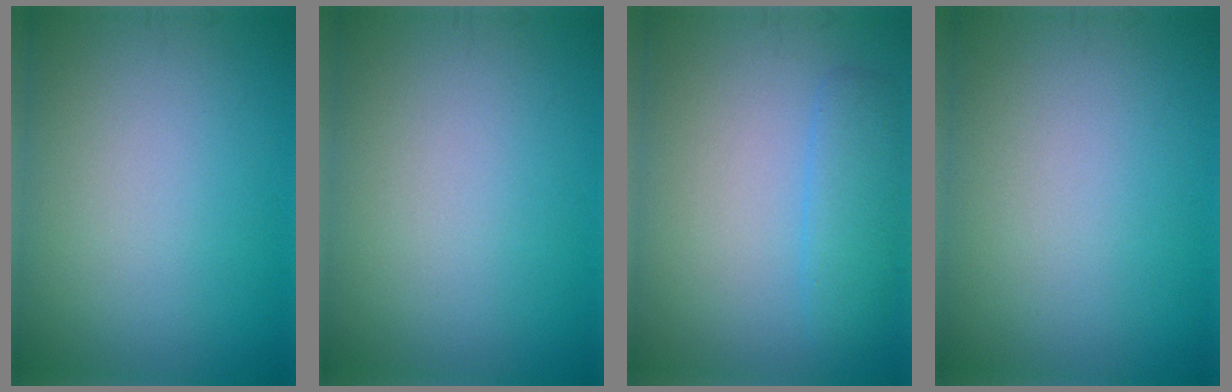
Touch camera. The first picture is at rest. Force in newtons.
{"total": 0.0}
{"total": 2.5, "press": 2.5, "slide": 0.2}
{"total": 0.0}